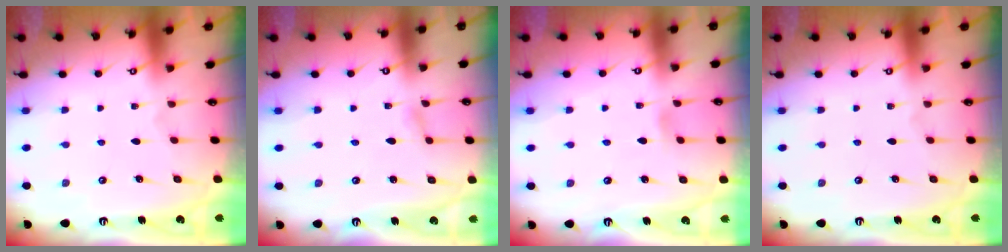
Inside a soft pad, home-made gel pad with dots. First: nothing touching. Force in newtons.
{"total": 1.1, "press": 1.1, "slide": 0.1}
{"total": 2.8, "press": 2.7, "slide": 0.5}
{"total": 0.0}